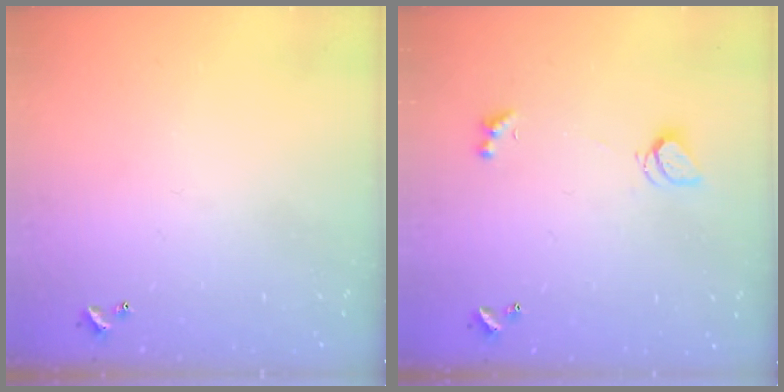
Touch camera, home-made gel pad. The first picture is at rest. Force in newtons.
{"total": 2.0, "press": 1.9, "slide": 0.5}